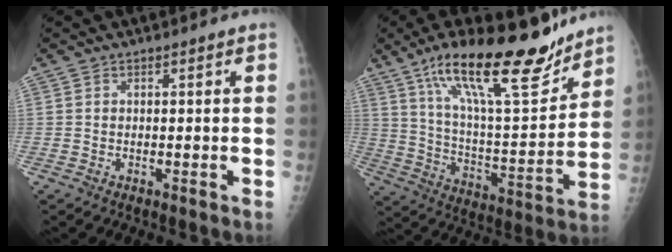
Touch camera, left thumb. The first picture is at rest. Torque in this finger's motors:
{"motor_torque": [0.33, 0.75, 1.62, -1.17, 0.34]}